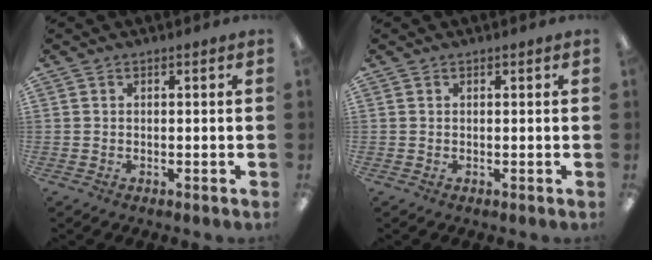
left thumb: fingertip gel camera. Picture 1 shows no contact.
{"total": 0.0}